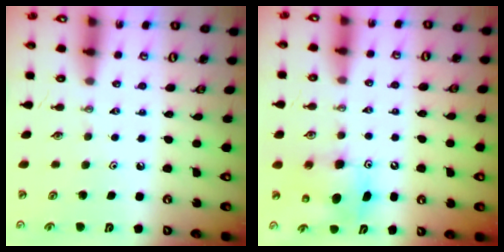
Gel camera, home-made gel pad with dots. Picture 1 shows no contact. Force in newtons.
{"total": 8.2, "press": 8.0, "slide": 1.7}